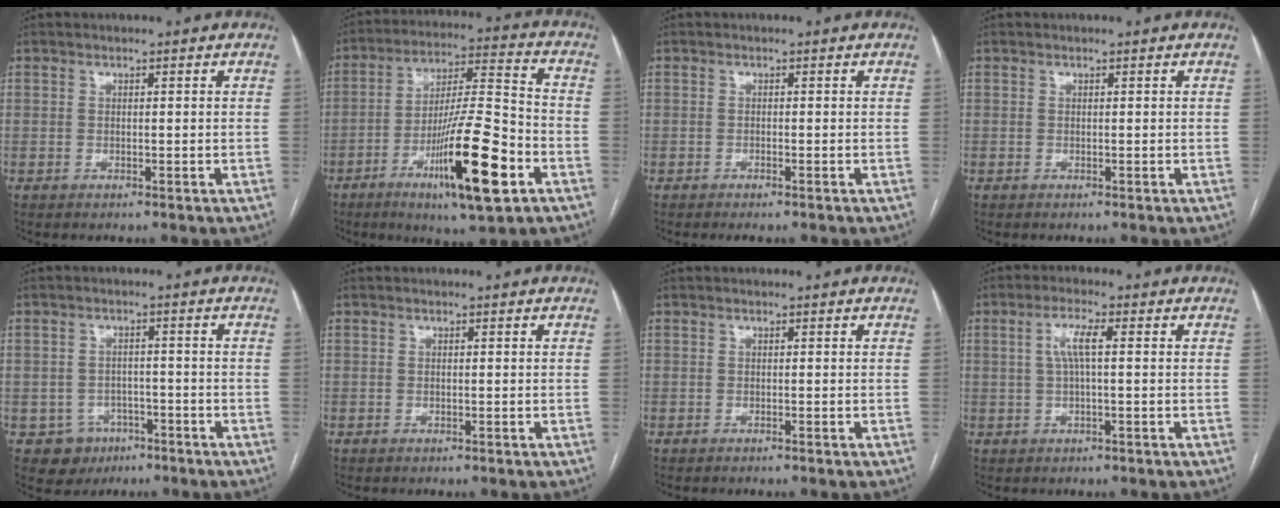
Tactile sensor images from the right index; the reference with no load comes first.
{"total": 17.8, "force": [-7.6, 2.0, 15.9], "torque": [-0.275, -0.015, -0.125]}
{"total": 1.3, "force": [-1.0, 0.1, 0.8], "torque": [-0.013, -0.003, -0.015]}
{"total": 0.0}
{"total": 5.1, "force": [-2.6, 4.4, 0.5], "torque": [-0.002, 0.012, -0.032]}
{"total": 0.0}
{"total": 0.7, "force": [-0.6, -0.1, 0.3], "torque": [-0.002, 0.001, -0.011]}
{"total": 4.1, "force": [0.7, 0.5, 4.0], "torque": [-0.080, 0.010, 0.013]}